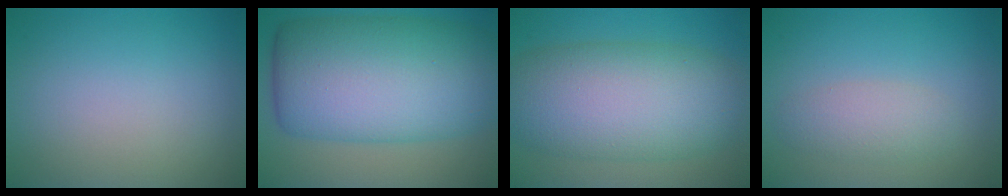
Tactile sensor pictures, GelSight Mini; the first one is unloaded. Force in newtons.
{"total": 14.3, "press": 14.3, "slide": 0.1}
{"total": 11.2, "press": 11.2, "slide": 0.4}
{"total": 2.5, "press": 2.5, "slide": 0.2}